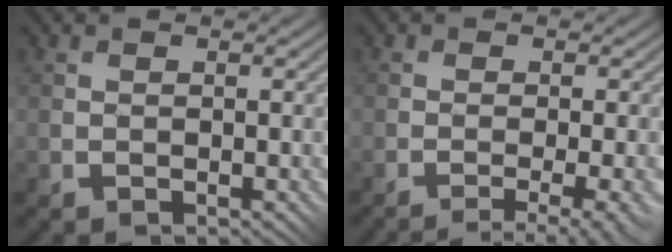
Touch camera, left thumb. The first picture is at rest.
{"total": 6.3, "force": [-4.8, 1.1, 4.0], "torque": [-0.049, 0.006, -0.054]}